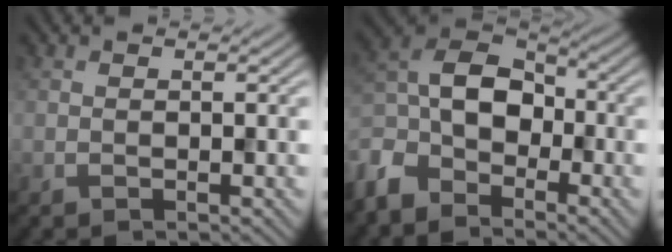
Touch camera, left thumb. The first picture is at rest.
{"total": 9.9, "force": [-5.1, 6.2, 5.8], "torque": [-0.136, -0.005, -0.127]}